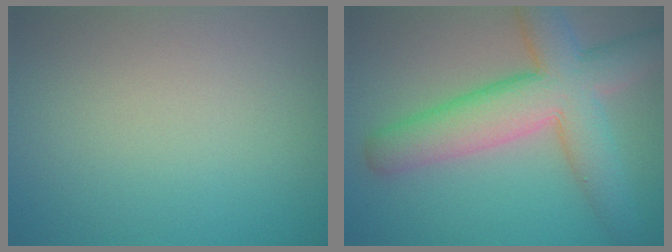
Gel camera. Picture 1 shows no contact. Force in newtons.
{"total": 8.7, "press": 8.7, "slide": 0.3}